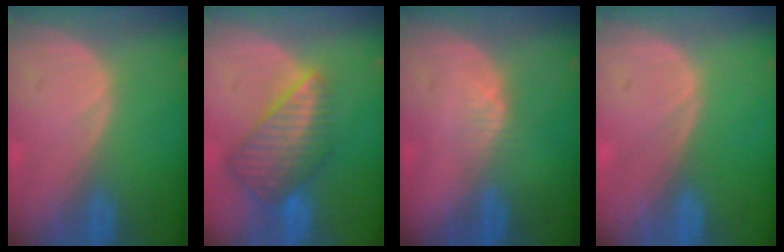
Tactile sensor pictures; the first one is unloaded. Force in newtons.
{"total": 8.8, "press": 7.7, "slide": 4.4}
{"total": 1.7, "press": 1.5, "slide": 0.8}
{"total": 0.0}